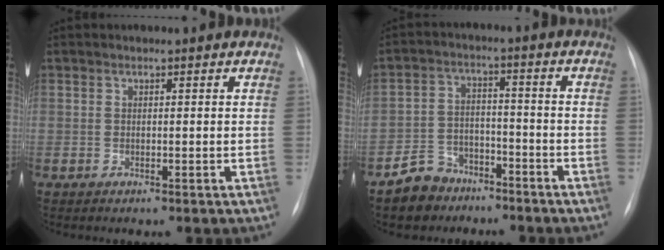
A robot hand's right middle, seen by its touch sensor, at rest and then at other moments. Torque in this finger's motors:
{"motor_torque": [0.03, 0.01, 0.17, 0.03]}